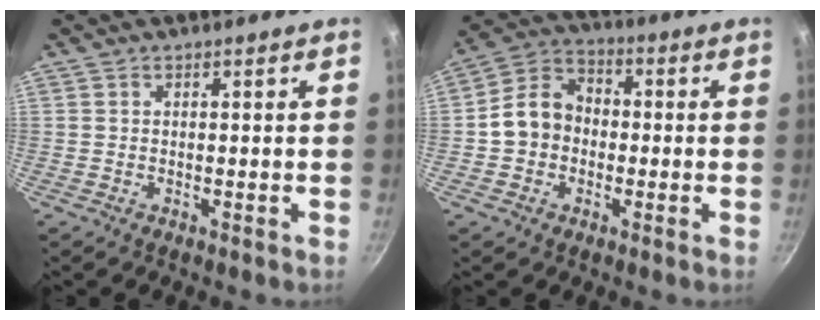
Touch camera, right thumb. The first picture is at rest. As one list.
[{"total": 9.4, "force": [-1.1, 7.7, 5.3], "torque": [-0.066, 0.029, -0.039]}]